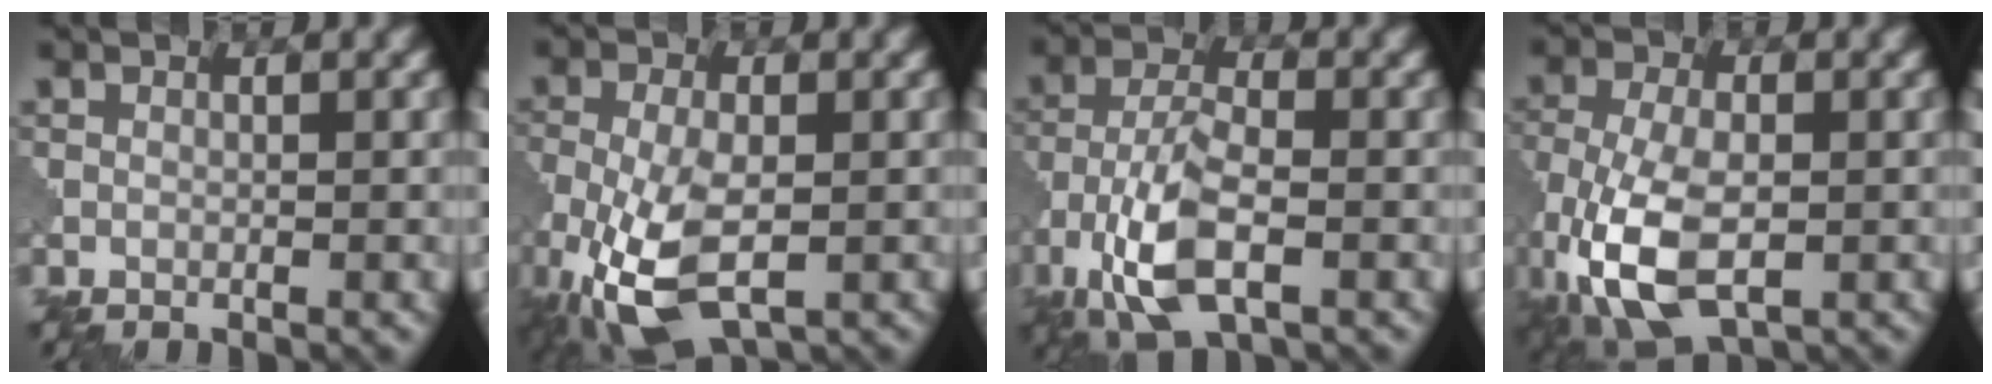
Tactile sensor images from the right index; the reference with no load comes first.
{"total": 9.3, "force": [-4.0, 4.4, 7.3], "torque": [-0.165, -0.021, -0.073]}
{"total": 7.6, "force": [-3.4, 3.0, 6.1], "torque": [-0.127, 0.001, -0.073]}
{"total": 10.0, "force": [-4.0, 5.1, 7.6], "torque": [-0.176, -0.018, -0.075]}